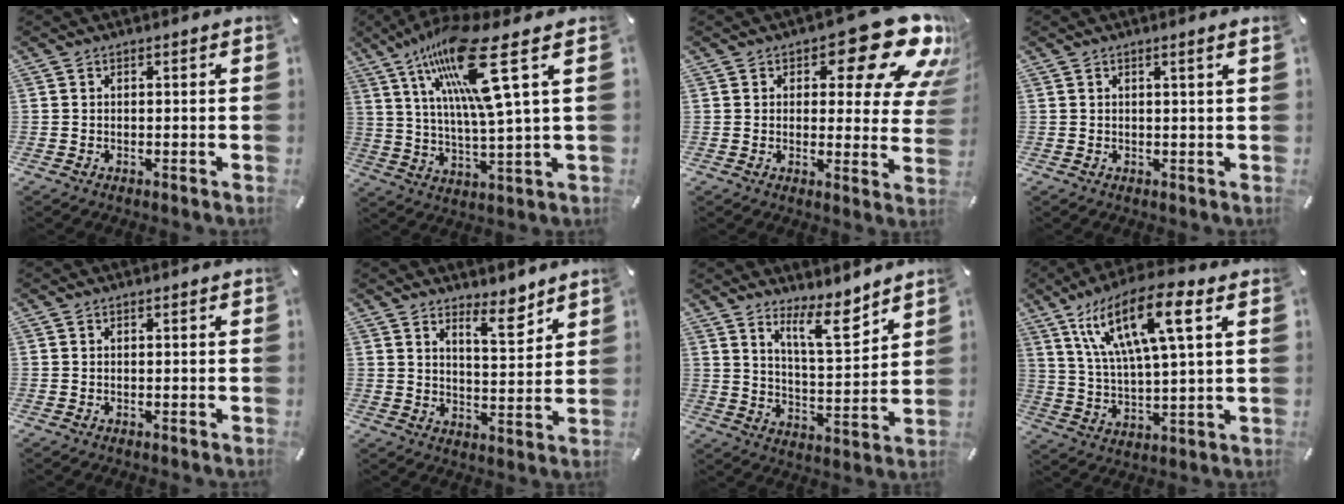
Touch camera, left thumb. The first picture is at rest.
{"total": 17.9, "force": [8.6, 2.4, 15.5], "torque": [-0.300, -0.030, 0.130]}
{"total": 18.6, "force": [10.7, 7.5, 13.2], "torque": [-0.158, -0.074, 0.174]}
{"total": 1.7, "force": [0.8, -0.2, 1.5], "torque": [-0.027, -0.004, 0.013]}
{"total": 0.0}
{"total": 7.6, "force": [6.5, 1.9, 3.5], "torque": [-0.040, -0.053, 0.109]}
{"total": 10.6, "force": [7.9, 3.0, 6.3], "torque": [-0.096, -0.056, 0.135]}
{"total": 17.1, "force": [8.4, 4.7, 14.1], "torque": [-0.285, -0.018, 0.133]}